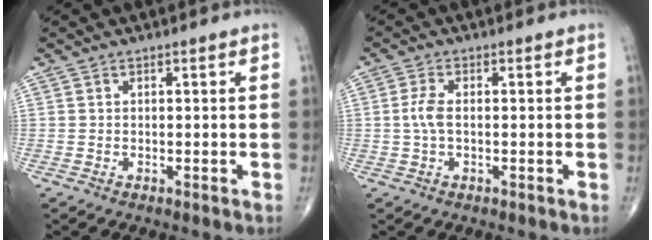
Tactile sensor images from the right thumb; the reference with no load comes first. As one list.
[{"total": 3.1, "force": [-0.1, 1.4, 2.8], "torque": [-0.071, 0.003, -0.006]}]